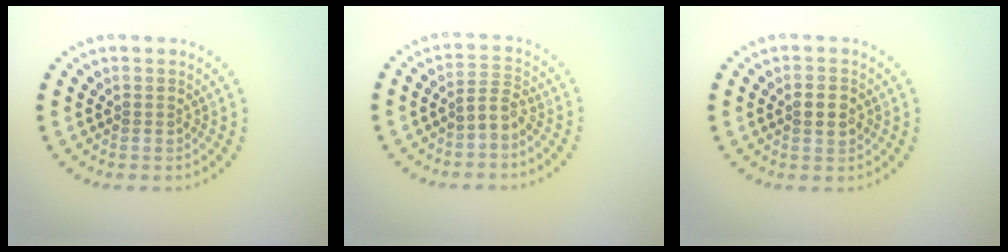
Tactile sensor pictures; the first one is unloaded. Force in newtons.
{"total": 1.7, "press": 1.2, "slide": 1.2}
{"total": 2.4, "press": 2.4, "slide": 0.0}